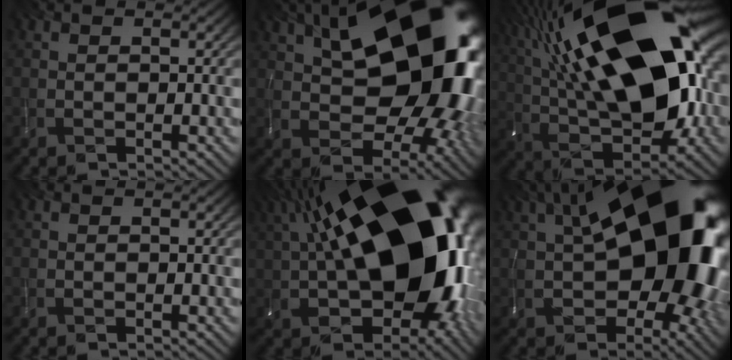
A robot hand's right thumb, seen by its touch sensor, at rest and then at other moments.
{"total": 21.2, "force": [6.1, 12.5, 16.0], "torque": [-0.243, 0.016, 0.117]}
{"total": 23.3, "force": [6.7, 10.4, 19.8], "torque": [-0.378, 0.070, 0.102]}
{"total": 0.0}
{"total": 23.6, "force": [3.1, 13.1, 19.3], "torque": [-0.323, -0.008, 0.053]}
{"total": 21.8, "force": [3.0, 11.9, 18.1], "torque": [-0.276, 0.003, 0.048]}